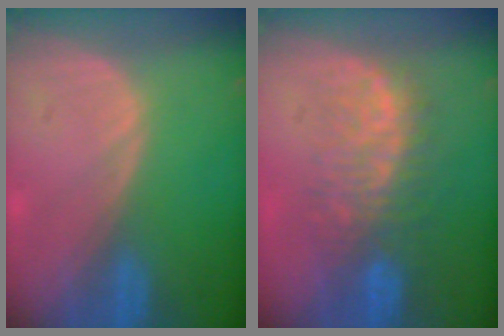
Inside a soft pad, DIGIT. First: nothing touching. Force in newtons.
{"total": 8.3, "press": 7.9, "slide": 2.5}